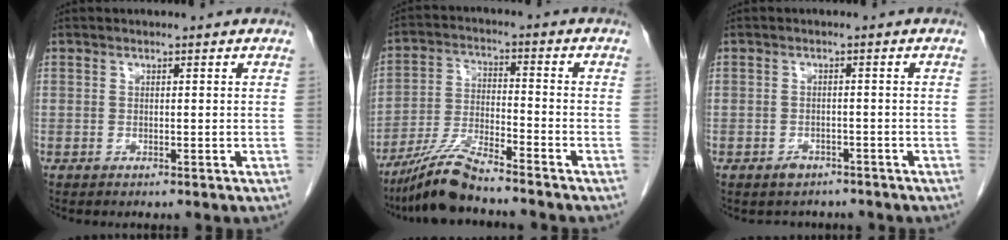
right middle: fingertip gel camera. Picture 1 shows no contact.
{"total": 8.7, "force": [-7.5, 0.2, 4.4], "torque": [-0.092, -0.020, -0.143]}
{"total": 2.3, "force": [-1.7, 1.5, 0.5], "torque": [-0.015, 0.004, -0.019]}